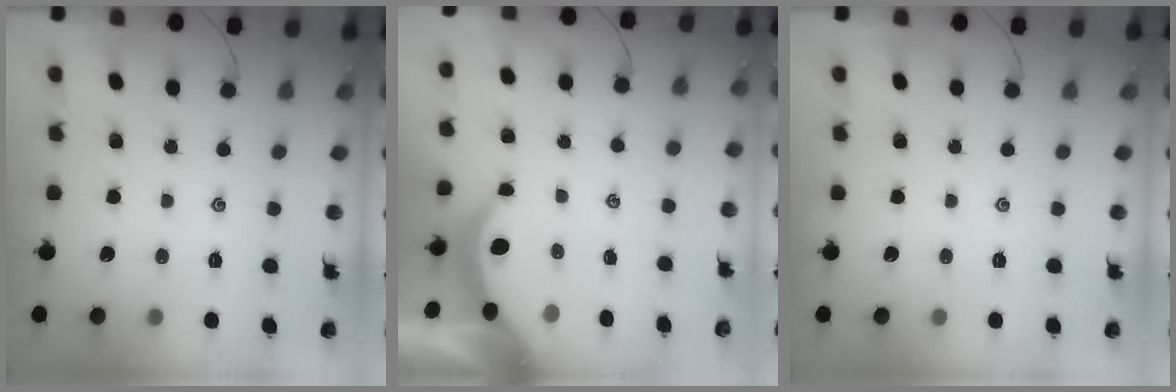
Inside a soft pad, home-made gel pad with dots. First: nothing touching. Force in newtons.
{"total": 3.7, "press": 3.7, "slide": 0.5}
{"total": 0.0}